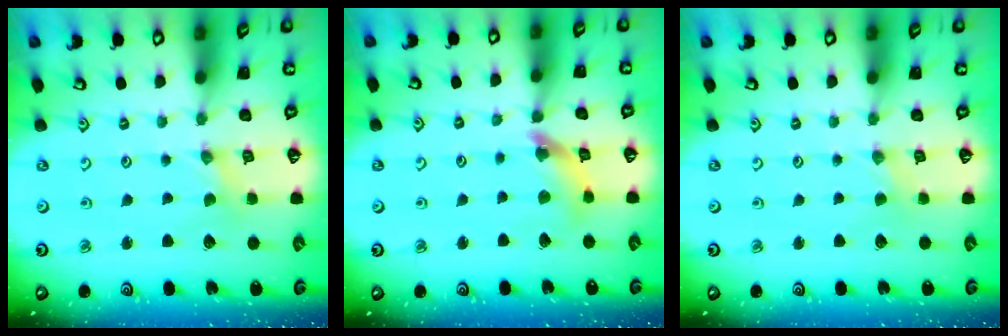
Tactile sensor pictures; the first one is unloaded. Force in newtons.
{"total": 9.3, "press": 9.2, "slide": 0.9}
{"total": 0.8, "press": 0.8, "slide": 0.2}